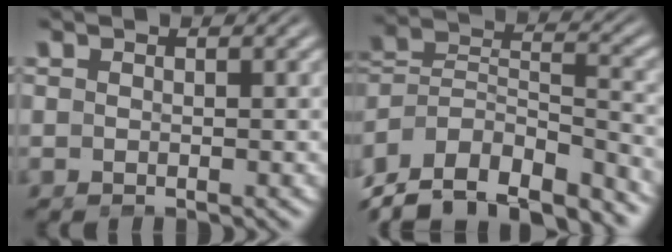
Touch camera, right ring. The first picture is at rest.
{"total": 13.1, "force": [-8.0, 8.4, 6.0], "torque": [-0.139, -0.057, -0.116]}